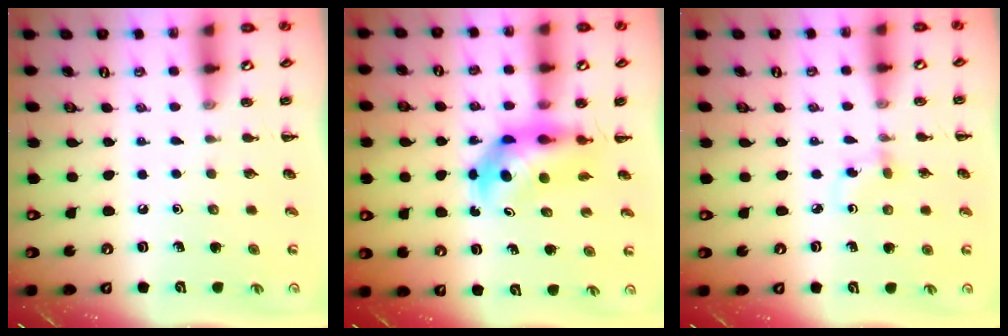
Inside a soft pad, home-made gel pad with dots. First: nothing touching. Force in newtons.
{"total": 6.1, "press": 6.0, "slide": 0.9}
{"total": 2.5, "press": 2.2, "slide": 1.1}